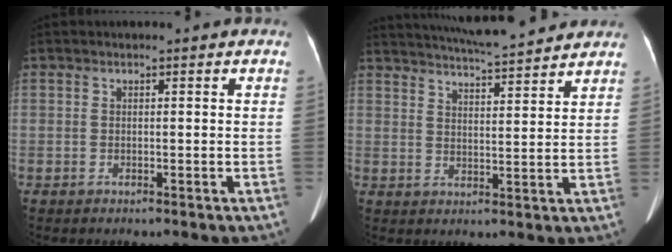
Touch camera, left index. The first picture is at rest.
{"total": 13.7, "force": [12.6, 1.0, 5.3], "torque": [-0.092, 0.016, 0.179]}